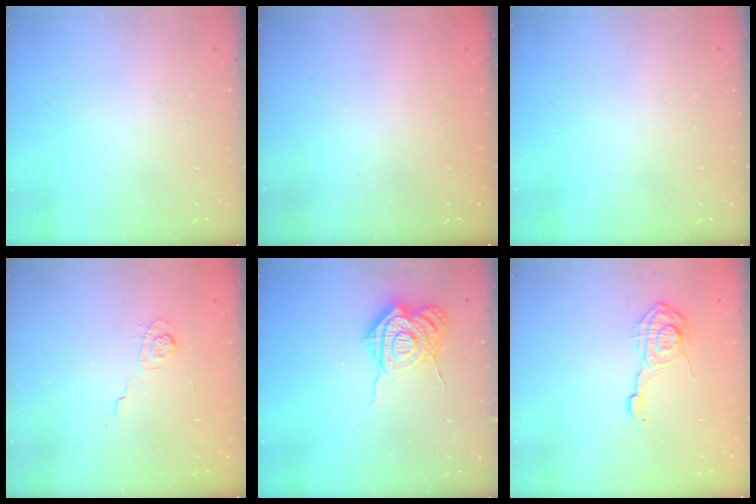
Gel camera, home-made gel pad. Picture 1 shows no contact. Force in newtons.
{"total": 2.4, "press": 2.3, "slide": 0.7}
{"total": 0.0}
{"total": 3.1, "press": 2.7, "slide": 1.5}
{"total": 13.8, "press": 13.8, "slide": 1.2}
{"total": 11.0, "press": 11.0, "slide": 0.5}